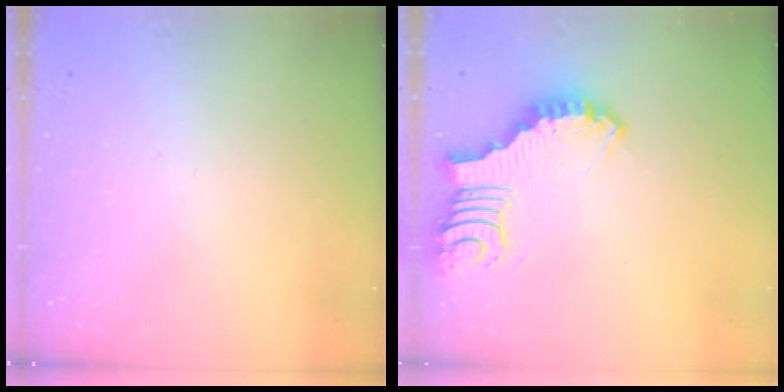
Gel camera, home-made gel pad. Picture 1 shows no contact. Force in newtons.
{"total": 3.8, "press": 3.8, "slide": 0.3}